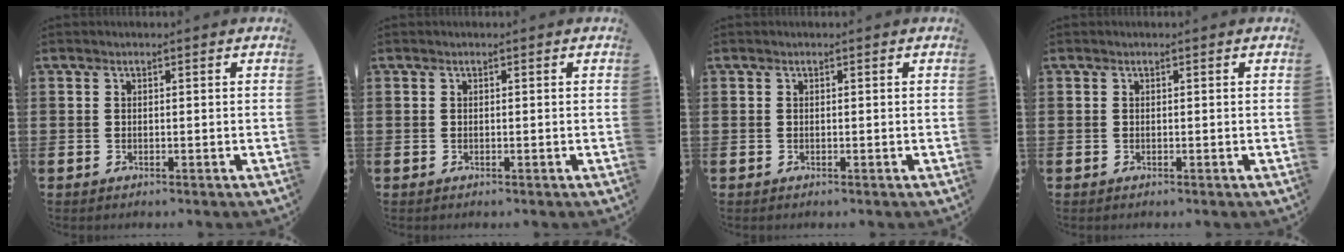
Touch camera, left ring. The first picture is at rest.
{"total": 0.0}
{"total": 0.0}
{"total": 0.0}